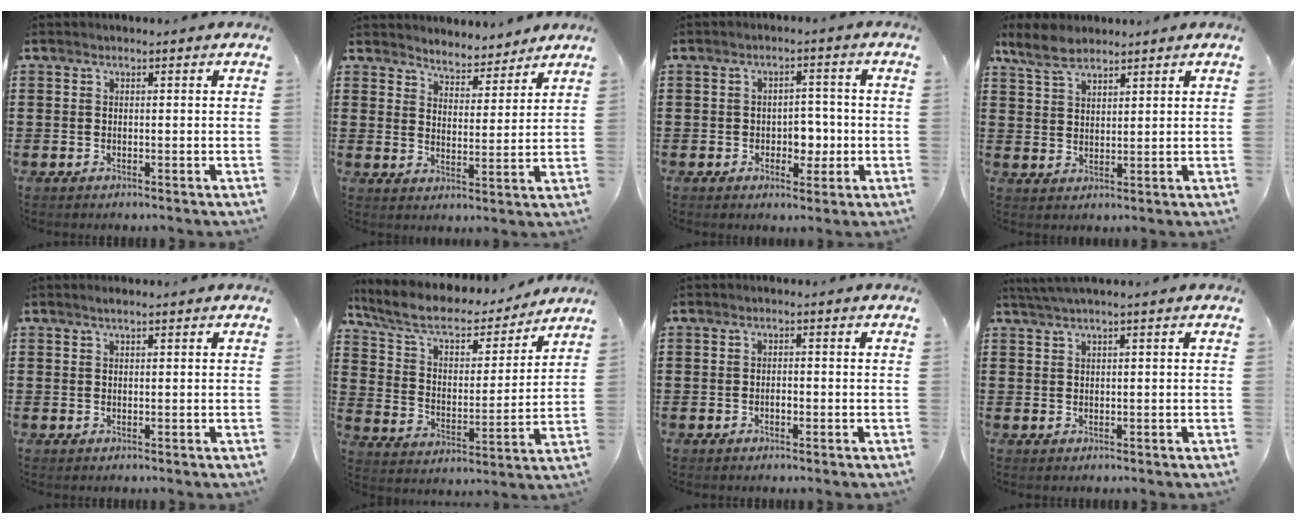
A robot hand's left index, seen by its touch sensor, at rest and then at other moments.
{"total": 4.4, "force": [4.3, 0.4, -0.4], "torque": [-0.014, -0.027, 0.076]}
{"total": 4.1, "force": [-0.8, 3.0, 2.7], "torque": [-0.040, -0.001, -0.023]}
{"total": 5.3, "force": [4.3, 2.2, 2.3], "torque": [-0.059, -0.001, 0.081]}
{"total": 0.9, "force": [0.6, 0.1, 0.7], "torque": [-0.013, 0.002, 0.011]}
{"total": 8.2, "force": [6.5, 3.0, 4.0], "torque": [-0.105, -0.035, 0.110]}
{"total": 1.0, "force": [-0.3, 0.4, 0.9], "torque": [-0.018, 0.000, -0.005]}
{"total": 1.3, "force": [0.8, -0.2, 1.0], "torque": [-0.018, -0.002, 0.016]}